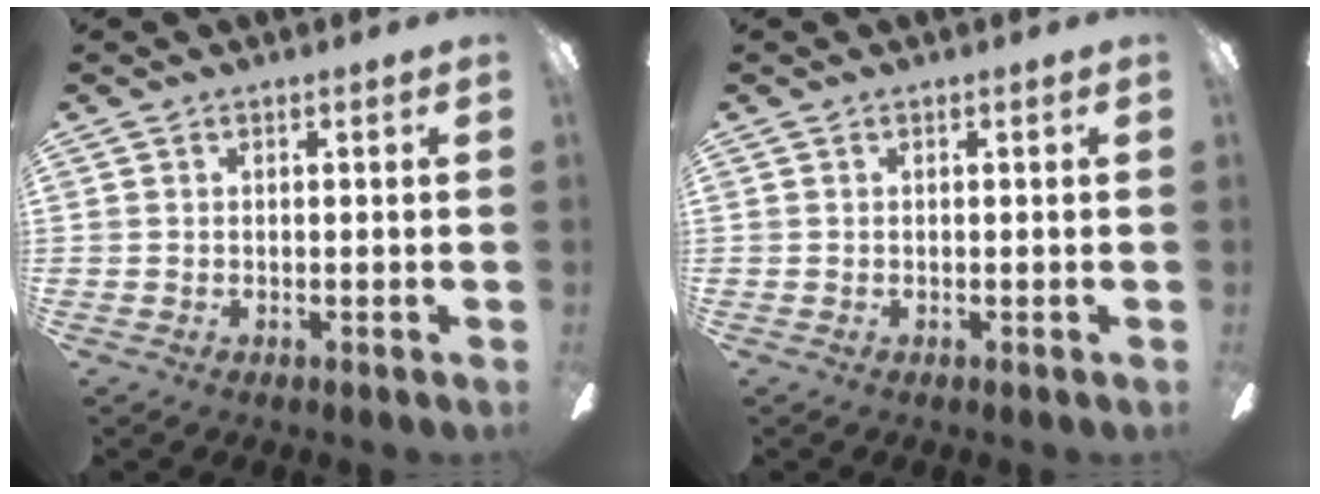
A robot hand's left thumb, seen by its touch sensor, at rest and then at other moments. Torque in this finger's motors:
{"motor_torque": [0.00, 0.00, -0.05, 0.05, 0.00]}